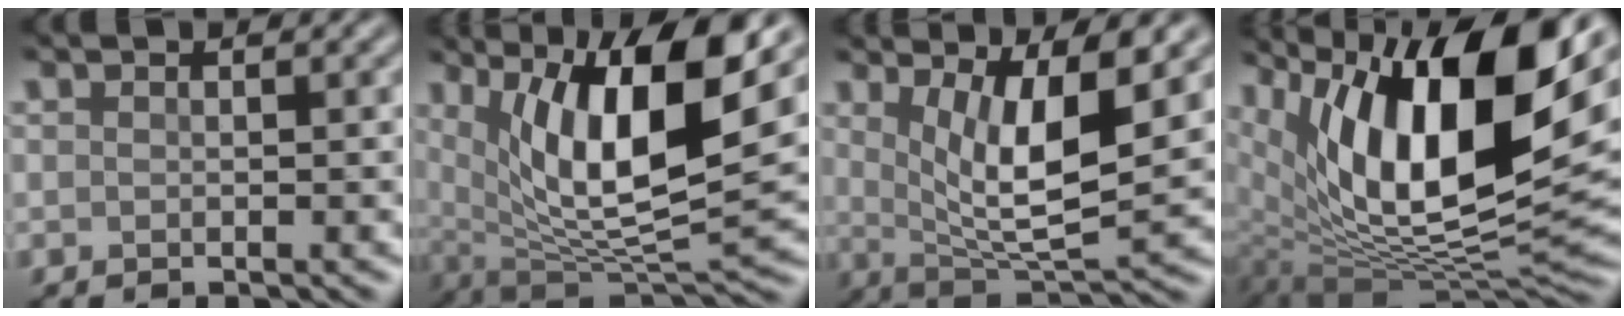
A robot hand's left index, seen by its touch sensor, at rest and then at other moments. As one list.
[{"total": 12.2, "force": [4.1, 3.8, 10.9], "torque": [-0.177, -0.011, 0.077]}, {"total": 7.7, "force": [2.0, 2.3, 7.1], "torque": [-0.128, -0.018, 0.041]}, {"total": 15.7, "force": [6.5, 6.7, 12.6], "torque": [-0.201, -0.007, 0.114]}]